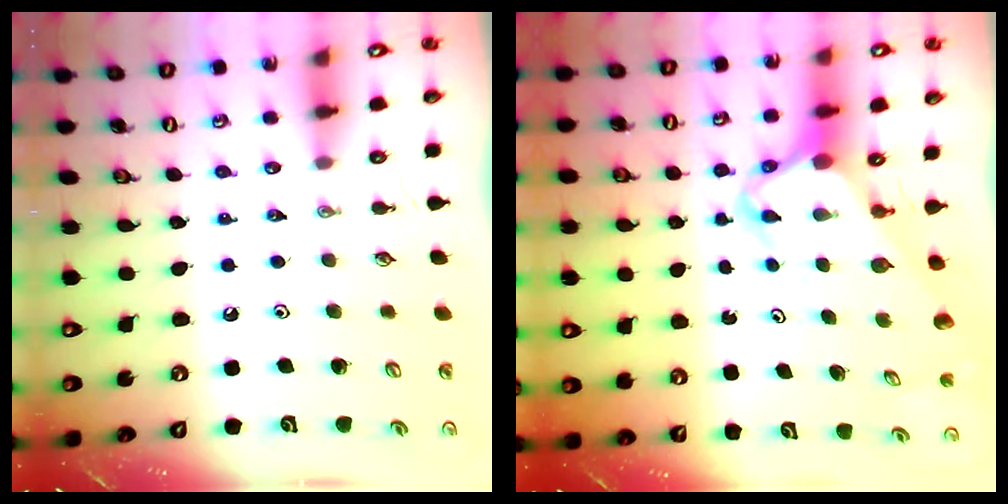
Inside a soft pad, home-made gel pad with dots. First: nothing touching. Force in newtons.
{"total": 4.8, "press": 4.8, "slide": 0.4}